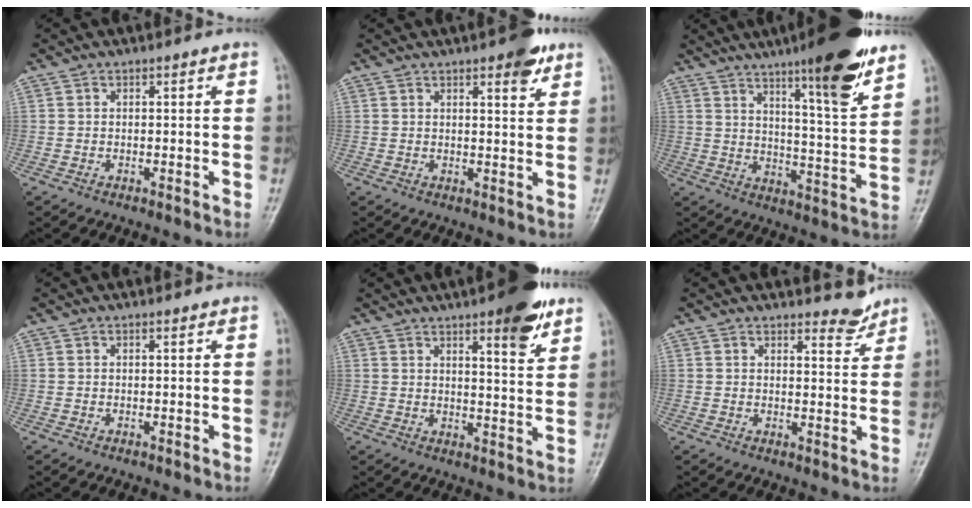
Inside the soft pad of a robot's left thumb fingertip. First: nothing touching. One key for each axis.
{"total": 5.2, "fx": 3.1, "fy": 1.6, "fz": 3.9, "tx": -0.040, "ty": -0.013, "tz": 0.037}
{"total": 16.4, "fx": 10.6, "fy": 2.2, "fz": 12.2, "tx": -0.165, "ty": -0.063, "tz": 0.163}
{"total": 0.0}
{"total": 9.7, "fx": 5.9, "fy": 2.3, "fz": 7.3, "tx": -0.085, "ty": -0.031, "tz": 0.078}
{"total": 3.3, "fx": 3.1, "fy": 1.0, "fz": 0.6, "tx": 0.005, "ty": -0.030, "tz": 0.042}